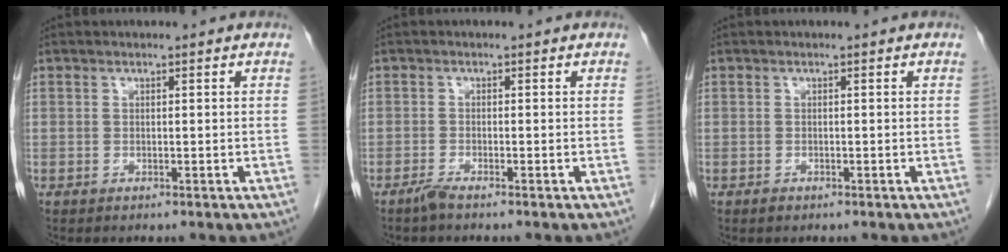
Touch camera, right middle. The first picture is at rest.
{"total": 1.5, "force": [-1.3, -0.1, 0.7], "torque": [-0.022, -0.004, -0.027]}
{"total": 0.6, "force": [-0.5, 0.4, 0.2], "torque": [-0.004, 0.001, -0.006]}